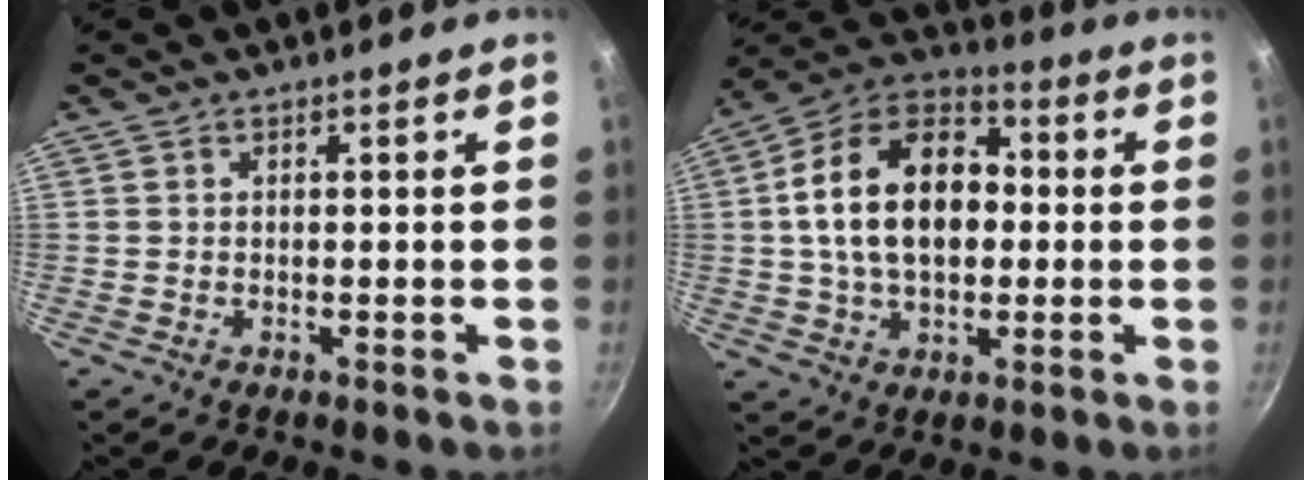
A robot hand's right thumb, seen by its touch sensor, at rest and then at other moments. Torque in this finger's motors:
{"motor_torque": [1.13, 3.14, 0.99, 0.07, 0.21]}